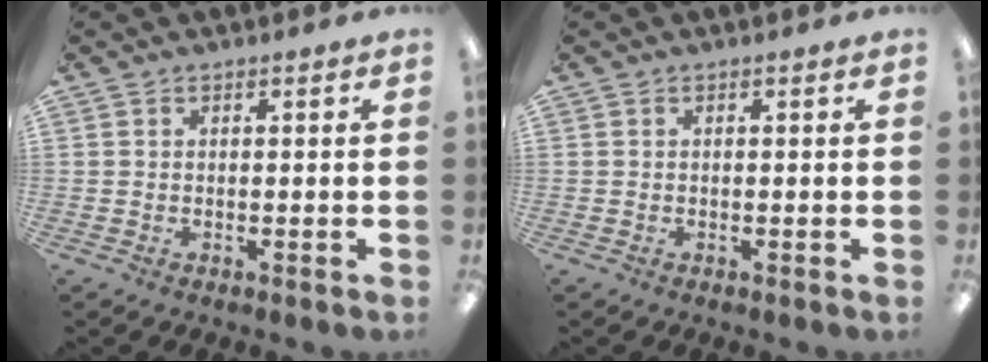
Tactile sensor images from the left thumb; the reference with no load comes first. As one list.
[{"total": 0.0}]